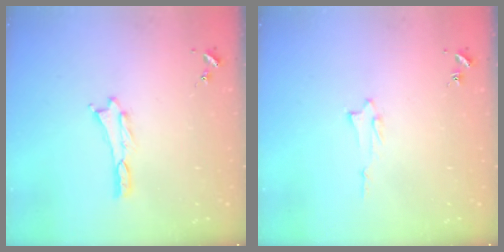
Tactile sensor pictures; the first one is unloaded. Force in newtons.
{"total": 1.3, "press": 1.3, "slide": 0.2}